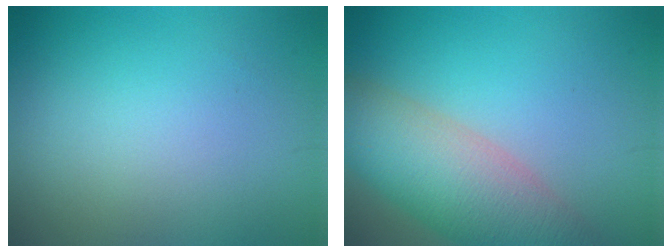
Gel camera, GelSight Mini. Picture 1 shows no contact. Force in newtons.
{"total": 8.4, "press": 8.4, "slide": 0.4}